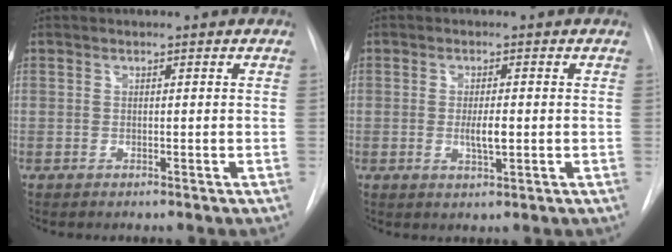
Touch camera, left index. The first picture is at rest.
{"total": 2.9, "force": [-0.2, 0.6, 2.9], "torque": [-0.053, -0.004, -0.003]}